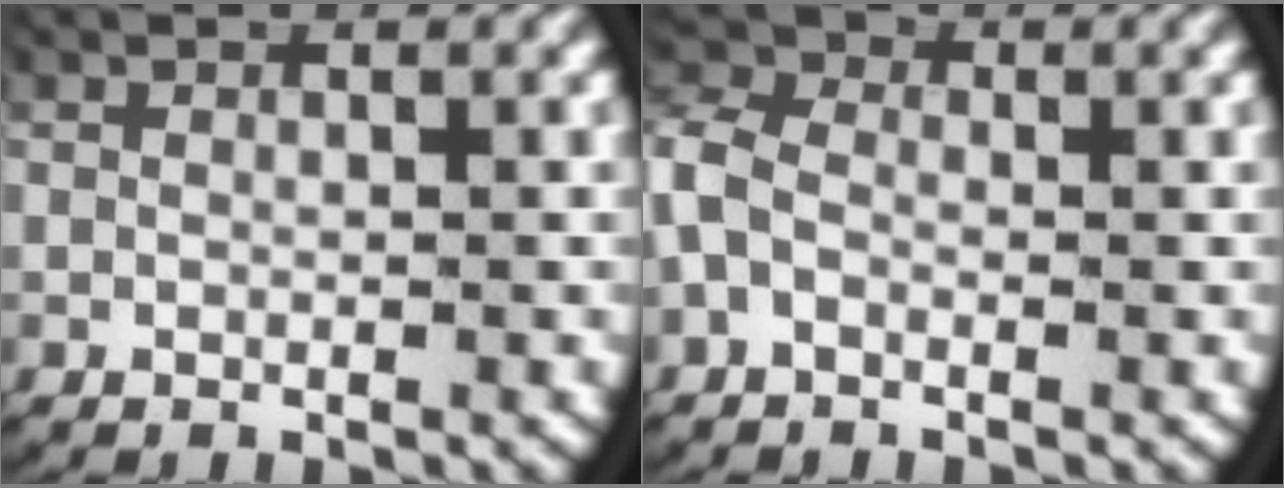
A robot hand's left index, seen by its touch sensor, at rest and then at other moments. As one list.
[{"total": 4.8, "force": [-0.2, 4.2, 2.5], "torque": [-0.060, 0.006, -0.019]}]